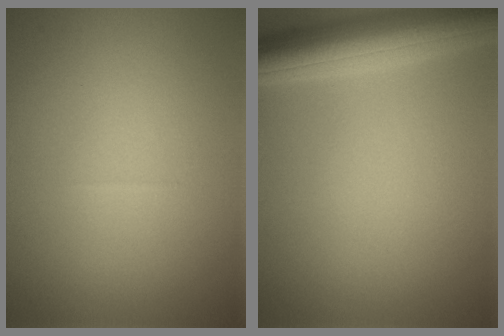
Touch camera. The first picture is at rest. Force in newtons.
{"total": 6.6, "press": 6.6, "slide": 0.3}